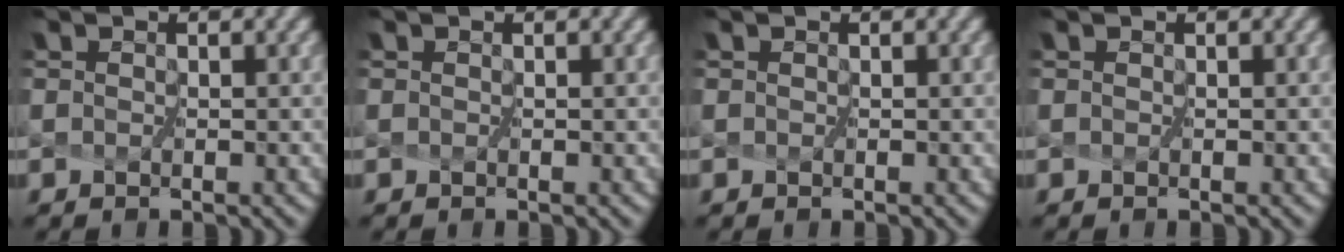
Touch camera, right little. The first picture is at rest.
{"total": 0.0}
{"total": 0.0}
{"total": 0.0}